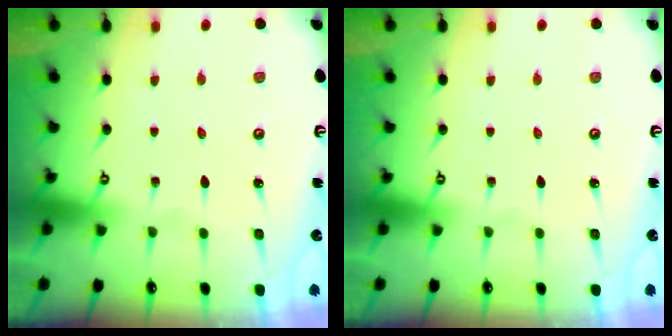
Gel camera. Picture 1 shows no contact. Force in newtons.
{"total": 0.0}